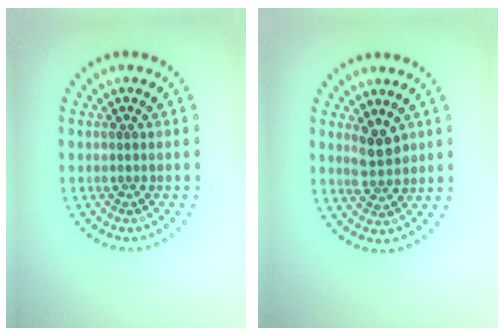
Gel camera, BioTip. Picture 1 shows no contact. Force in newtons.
{"total": 2.6, "press": 2.4, "slide": 1.0}